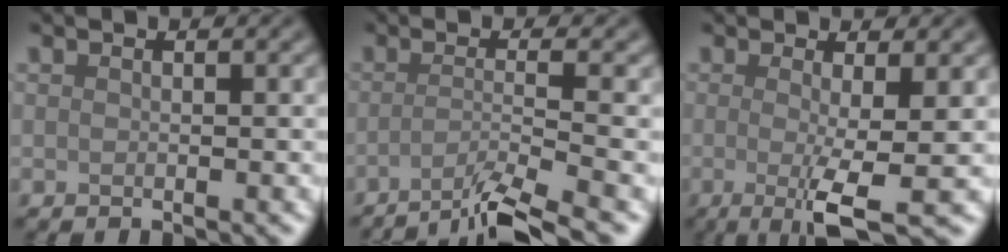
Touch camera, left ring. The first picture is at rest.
{"total": 5.0, "force": [-3.2, 0.5, 3.8], "torque": [-0.049, 0.001, -0.069]}
{"total": 4.8, "force": [-0.8, 0.9, 4.7], "torque": [-0.082, -0.013, -0.014]}